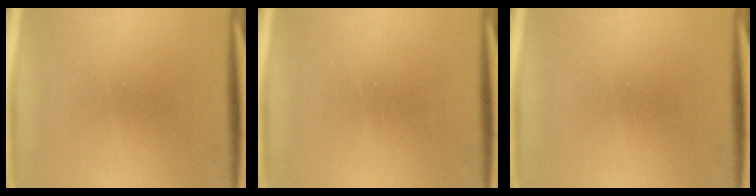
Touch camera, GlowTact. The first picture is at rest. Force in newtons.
{"total": 0.0}
{"total": 0.0}